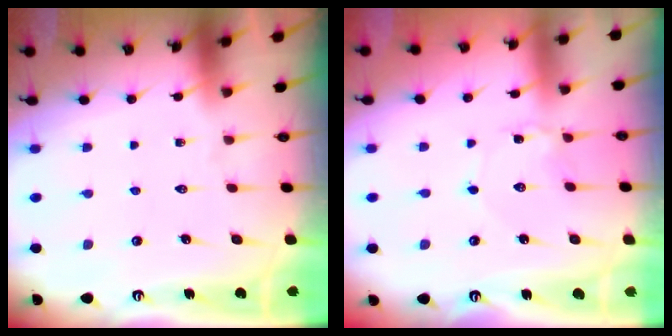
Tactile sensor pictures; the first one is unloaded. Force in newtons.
{"total": 0.9, "press": 0.9, "slide": 0.1}